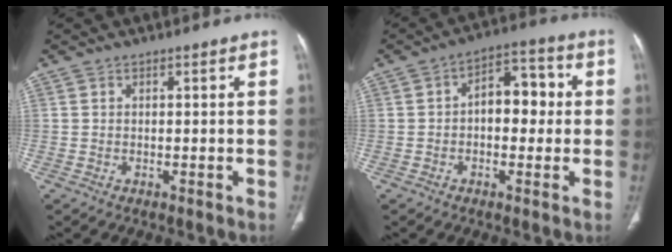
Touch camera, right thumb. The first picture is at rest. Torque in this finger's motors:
{"motor_torque": [-0.42, 0.21, 0.20, 0.01, 0.08]}